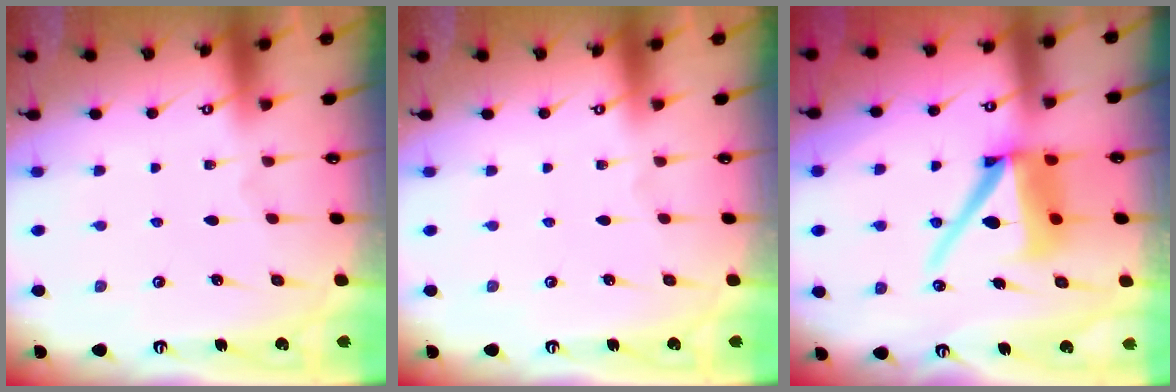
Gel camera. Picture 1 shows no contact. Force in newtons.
{"total": 0.0}
{"total": 14.5, "press": 14.4, "slide": 1.6}